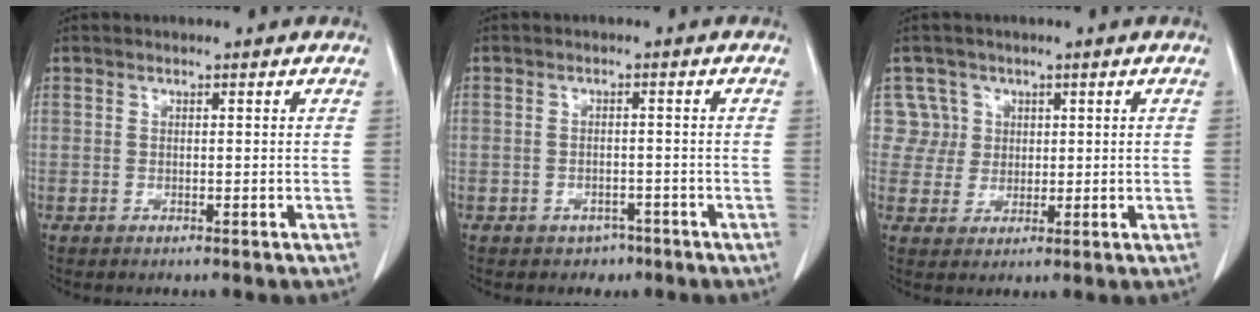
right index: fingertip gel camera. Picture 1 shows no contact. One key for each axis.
{"total": 2.7, "fx": -1.8, "fy": 2.0, "fz": 0.5, "tx": -0.006, "ty": 0.008, "tz": -0.017}
{"total": 4.7, "fx": 1.6, "fy": 4.4, "fz": -0.6, "tx": 0.032, "ty": 0.012, "tz": 0.032}